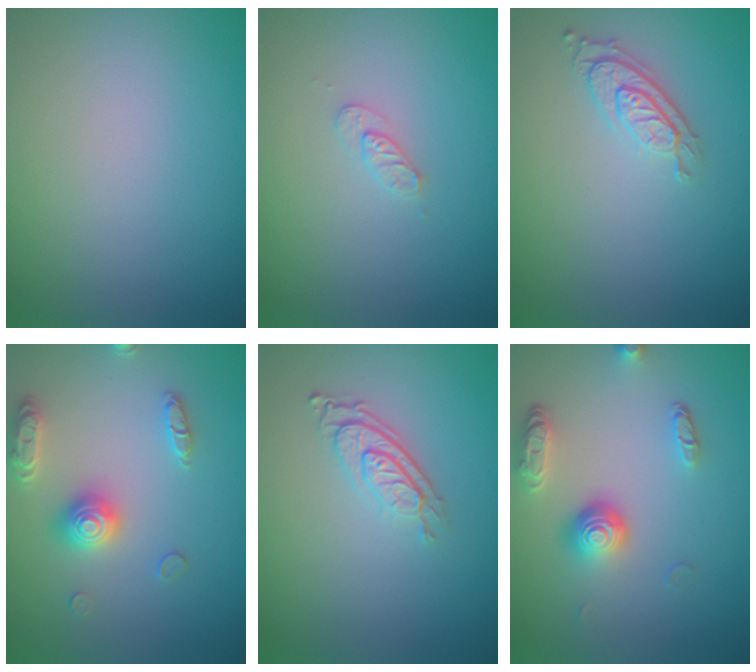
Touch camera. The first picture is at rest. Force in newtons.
{"total": 1.1, "press": 1.1, "slide": 0.2}
{"total": 2.9, "press": 2.0, "slide": 2.0}
{"total": 3.2, "press": 3.2, "slide": 0.5}
{"total": 2.9, "press": 2.1, "slide": 2.1}
{"total": 3.8, "press": 2.9, "slide": 2.5}